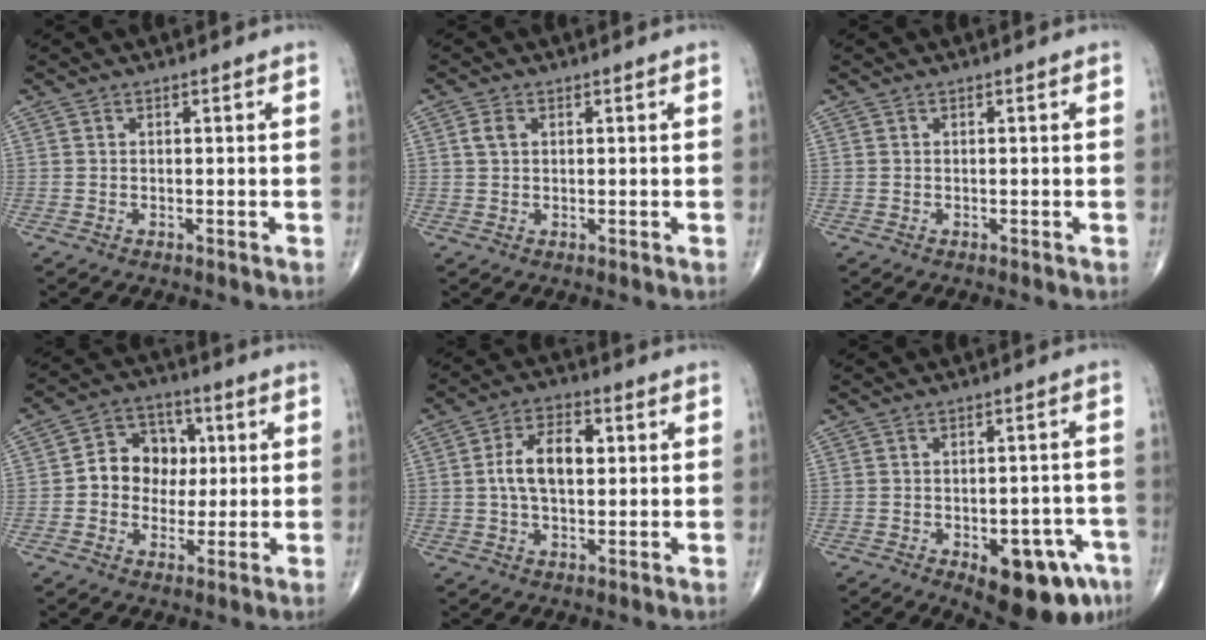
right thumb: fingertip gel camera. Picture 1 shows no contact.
{"total": 2.1, "force": [0.7, 1.5, 1.4], "torque": [-0.028, 0.005, 0.014]}
{"total": 0.0}
{"total": 10.4, "force": [0.6, 8.7, 5.7], "torque": [-0.040, 0.020, 0.000]}
{"total": 9.2, "force": [0.9, 5.3, 7.6], "torque": [-0.130, 0.015, 0.012]}
{"total": 14.1, "force": [-6.8, 6.3, 10.6], "torque": [-0.099, 0.032, -0.077]}